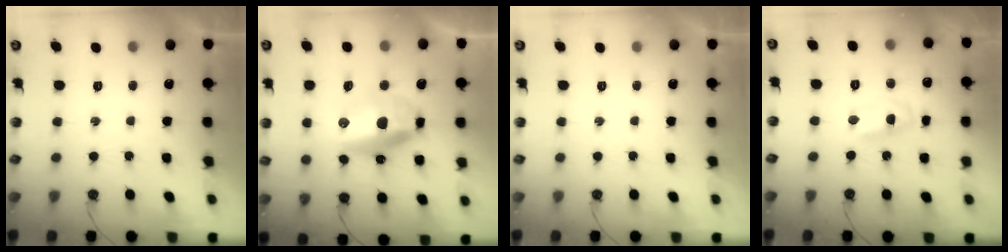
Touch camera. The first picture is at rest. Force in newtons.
{"total": 13.5, "press": 13.4, "slide": 1.8}
{"total": 0.0}
{"total": 2.7, "press": 2.7, "slide": 0.2}